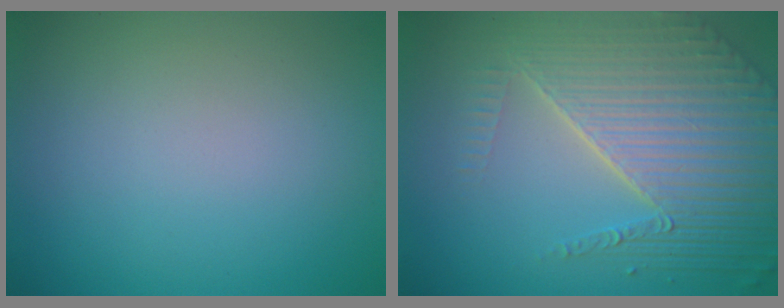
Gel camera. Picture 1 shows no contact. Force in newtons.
{"total": 8.4, "press": 5.6, "slide": 6.2}